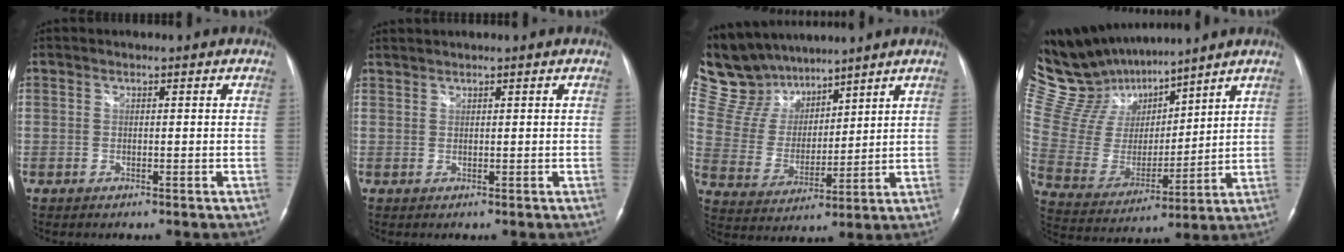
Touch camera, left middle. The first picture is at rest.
{"total": 1.1, "force": [1.1, -0.1, 0.0], "torque": [-0.006, 0.008, 0.029]}
{"total": 11.8, "force": [10.5, 4.8, 2.2], "torque": [-0.063, 0.025, 0.214]}
{"total": 16.2, "force": [14.8, 4.3, 5.0], "torque": [-0.110, 0.016, 0.292]}